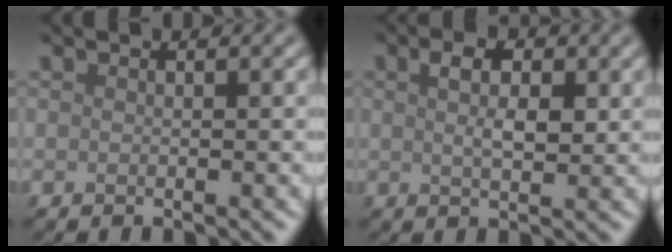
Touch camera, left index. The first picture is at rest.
{"total": 3.5, "force": [1.0, 1.6, 2.9], "torque": [-0.053, 0.003, 0.017]}